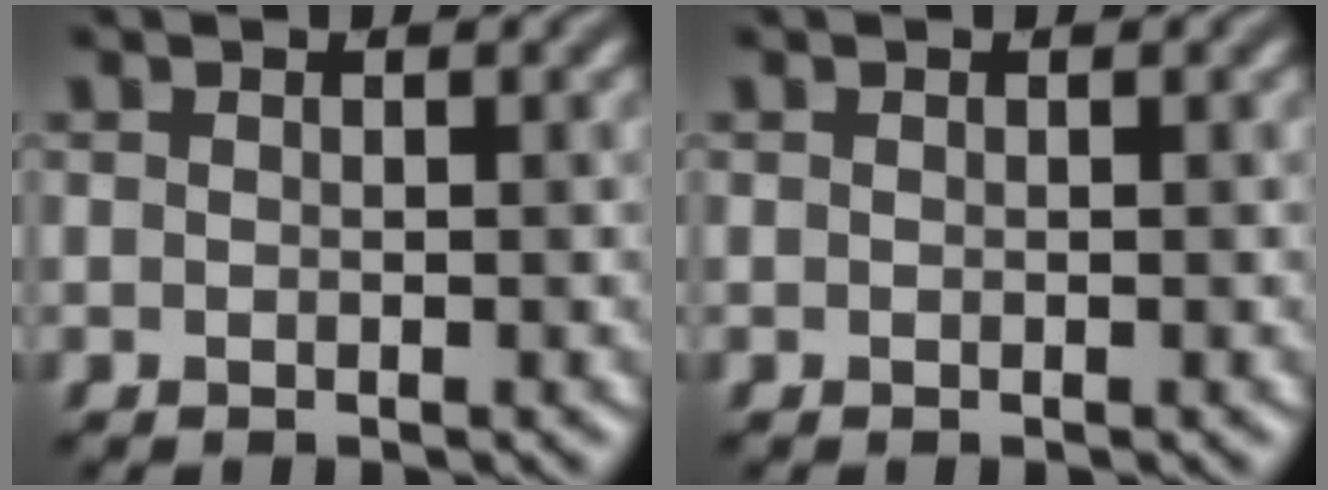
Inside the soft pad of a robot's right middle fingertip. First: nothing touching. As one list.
[{"total": 0.0}]